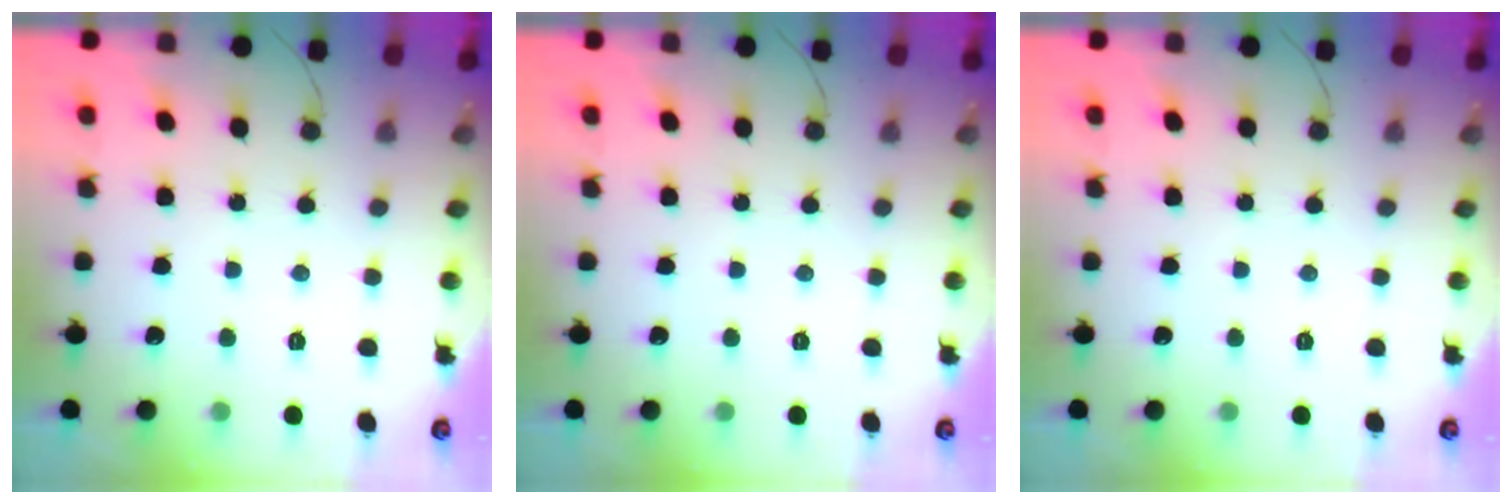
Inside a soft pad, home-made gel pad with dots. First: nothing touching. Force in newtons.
{"total": 0.0}
{"total": 0.0}